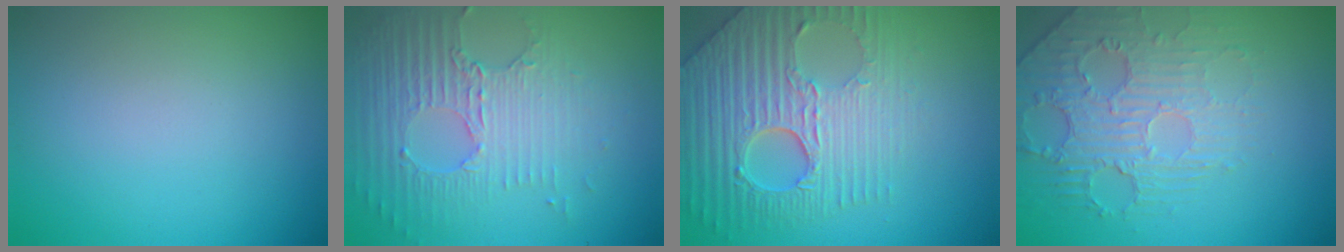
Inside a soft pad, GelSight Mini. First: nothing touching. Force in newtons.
{"total": 5.3, "press": 3.3, "slide": 4.1}
{"total": 6.7, "press": 5.5, "slide": 4.0}
{"total": 2.9, "press": 2.4, "slide": 1.6}